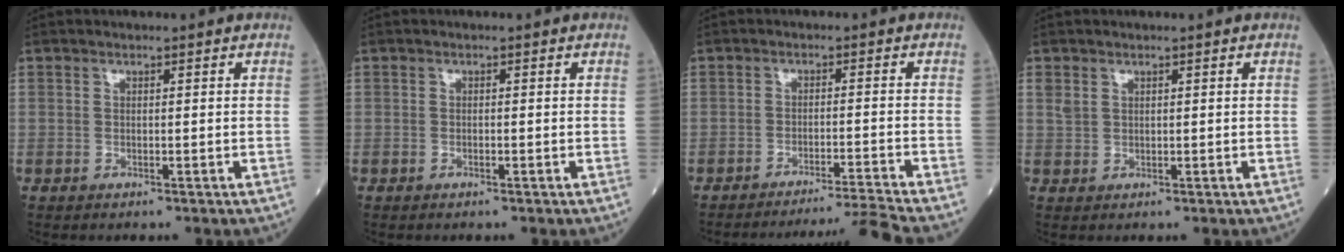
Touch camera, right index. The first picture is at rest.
{"total": 0.0}
{"total": 8.7, "force": [-7.5, -4.3, 0.8], "torque": [-0.005, -0.012, -0.114]}
{"total": 1.4, "force": [0.9, 1.0, 0.5], "torque": [-0.012, 0.009, 0.021]}